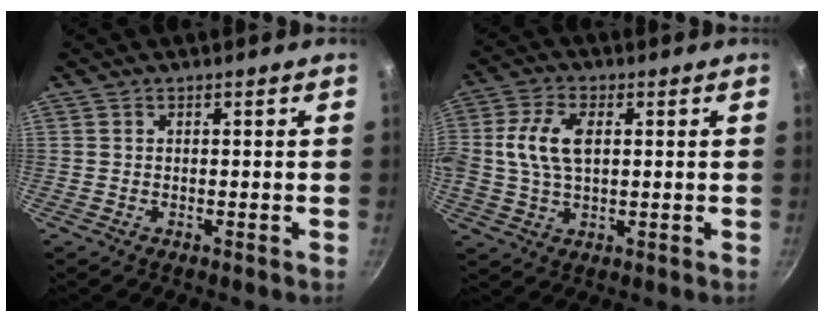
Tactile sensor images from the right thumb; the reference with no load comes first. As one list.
[{"total": 9.3, "force": [1.4, 5.4, 7.5], "torque": [-0.144, 0.014, 0.018]}]